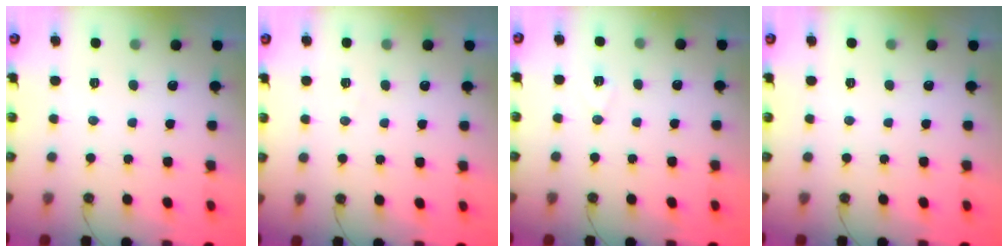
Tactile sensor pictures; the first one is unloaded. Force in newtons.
{"total": 5.1, "press": 3.8, "slide": 3.3}
{"total": 5.6, "press": 3.5, "slide": 4.3}
{"total": 0.0}